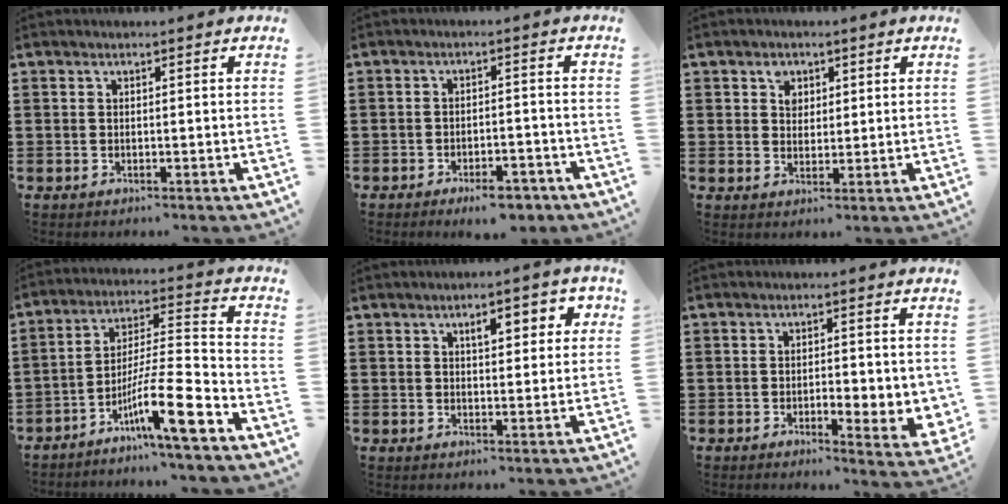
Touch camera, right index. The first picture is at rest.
{"total": 4.2, "force": [-3.6, 0.9, 1.9], "torque": [-0.030, 0.006, -0.067]}
{"total": 2.7, "force": [1.4, 2.1, 1.0], "torque": [-0.026, 0.008, 0.024]}
{"total": 12.7, "force": [-7.4, 2.1, 10.1], "torque": [-0.181, 0.003, -0.136]}
{"total": 4.3, "force": [1.7, 1.8, 3.5], "torque": [-0.051, 0.001, 0.019]}
{"total": 4.2, "force": [-0.7, 1.4, 3.9], "torque": [-0.061, 0.001, -0.015]}